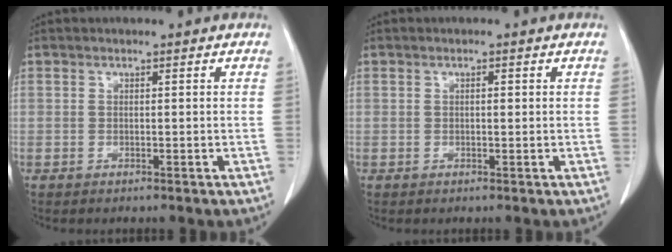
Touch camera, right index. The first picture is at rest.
{"total": 0.8, "force": [0.1, 0.2, 0.8], "torque": [-0.014, 0.001, 0.002]}